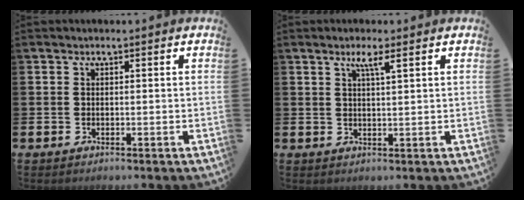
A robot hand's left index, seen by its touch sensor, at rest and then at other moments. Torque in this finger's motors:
{"motor_torque": [0.33, -0.15, 0.14, 0.07]}